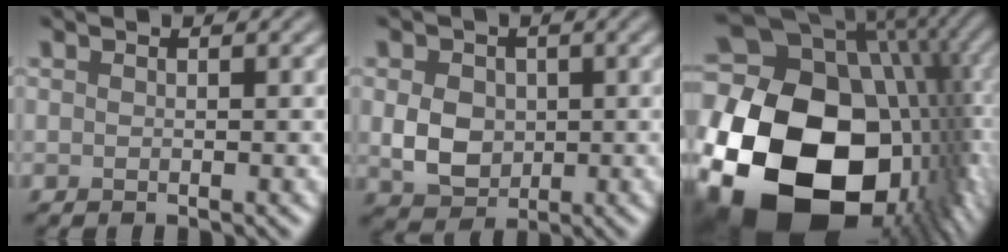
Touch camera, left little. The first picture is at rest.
{"total": 4.2, "force": [0.0, 3.3, 2.5], "torque": [-0.052, -0.005, 0.002]}
{"total": 23.3, "force": [-5.4, 17.4, 14.6], "torque": [-0.268, -0.038, -0.085]}